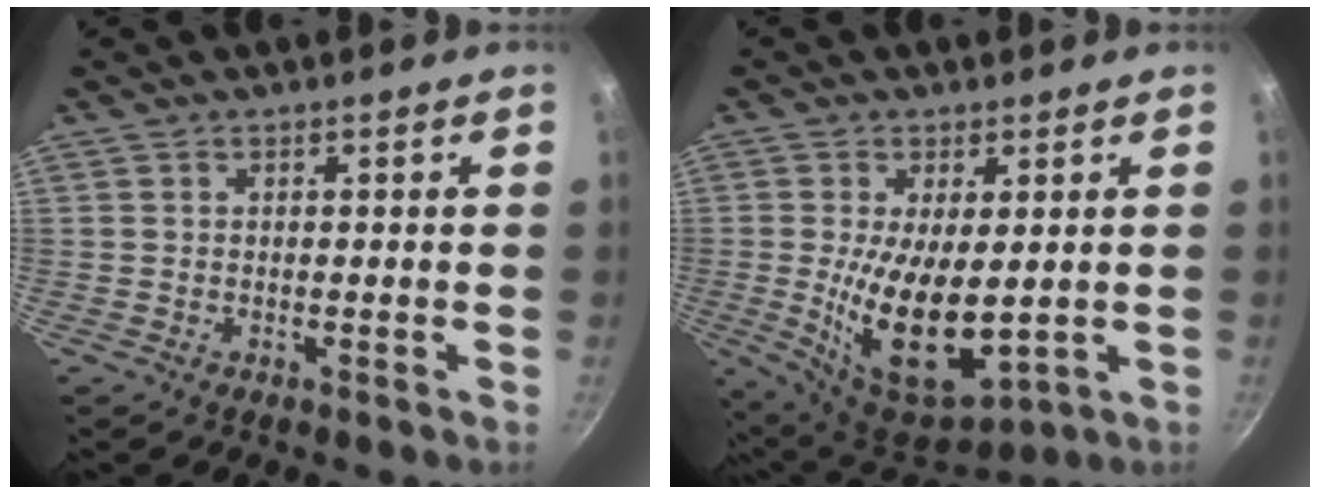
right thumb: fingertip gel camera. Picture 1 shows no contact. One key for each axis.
{"total": 15.0, "fx": -0.6, "fy": 7.1, "fz": 13.2, "tx": -0.224, "ty": -0.022, "tz": 0.009}